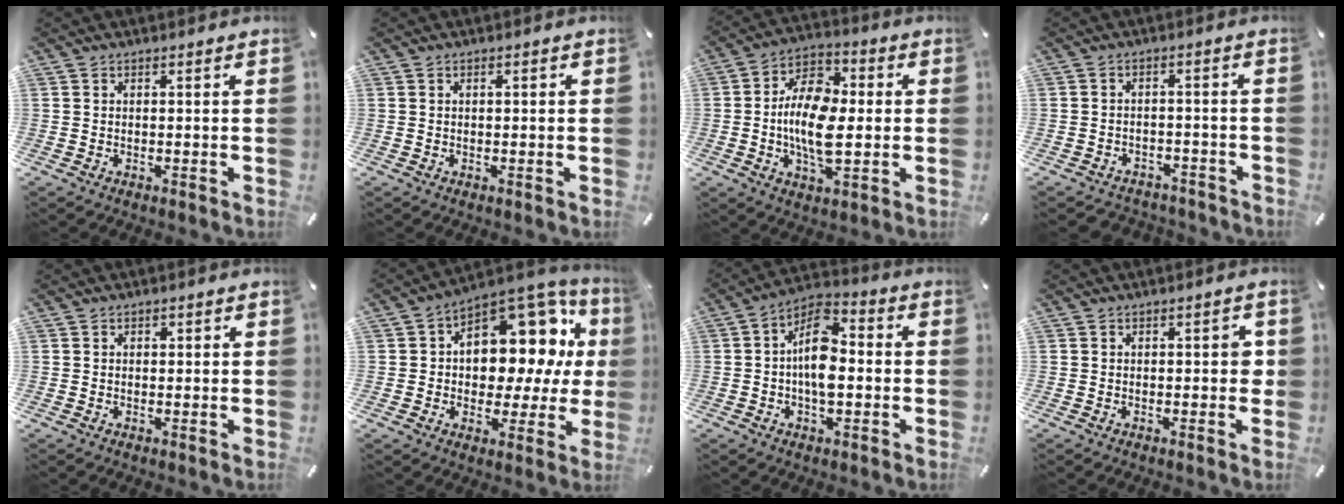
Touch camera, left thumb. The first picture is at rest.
{"total": 0.7, "force": [0.1, 0.3, 0.6], "torque": [-0.012, 0.002, 0.001]}
{"total": 14.0, "force": [-1.5, 8.2, 11.3], "torque": [-0.222, 0.006, -0.027]}
{"total": 3.0, "force": [-2.3, 1.9, 0.5], "torque": [-0.018, 0.010, -0.049]}
{"total": 0.7, "force": [0.2, 0.6, 0.4], "torque": [0.000, 0.000, 0.001]}
{"total": 14.8, "force": [6.3, 9.9, 9.1], "torque": [-0.109, -0.072, 0.108]}
{"total": 11.2, "force": [-1.2, 6.2, 9.2], "torque": [-0.166, 0.004, -0.021]}
{"total": 2.2, "force": [0.0, 1.2, 1.8], "torque": [-0.019, 0.000, -0.006]}